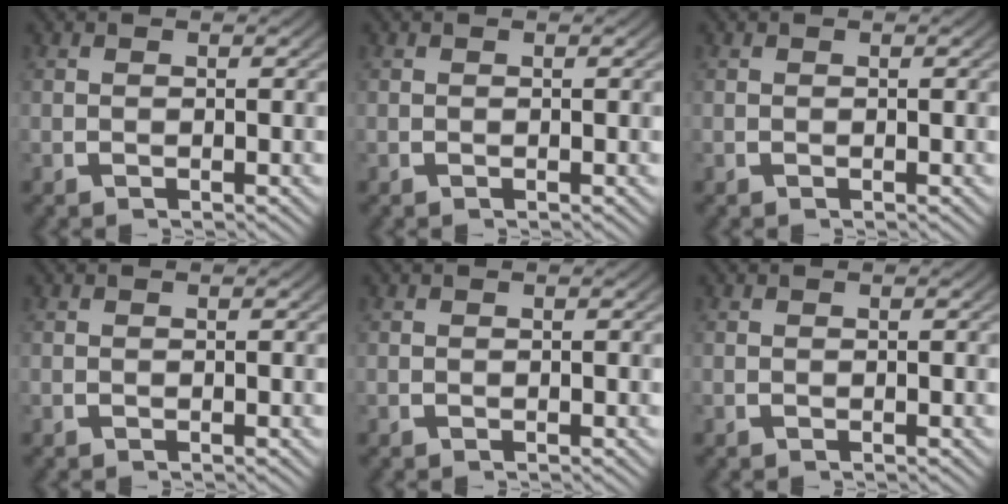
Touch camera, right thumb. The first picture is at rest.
{"total": 0.0}
{"total": 0.0}
{"total": 0.0}
{"total": 0.0}
{"total": 0.0}